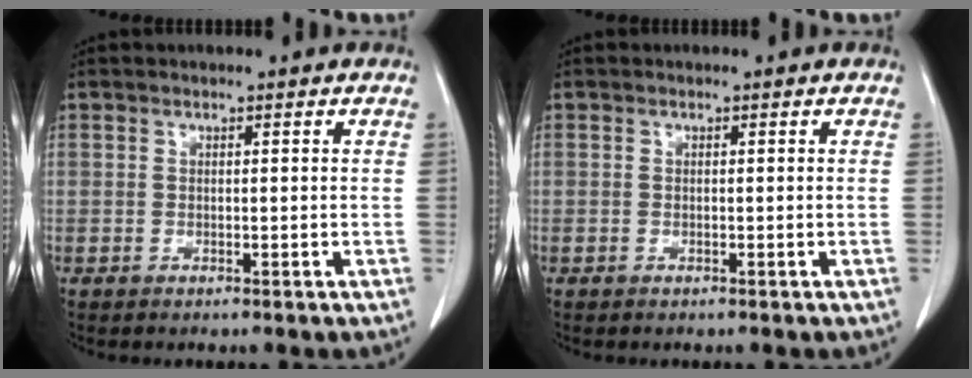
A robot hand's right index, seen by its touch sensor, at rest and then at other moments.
{"total": 0.0}